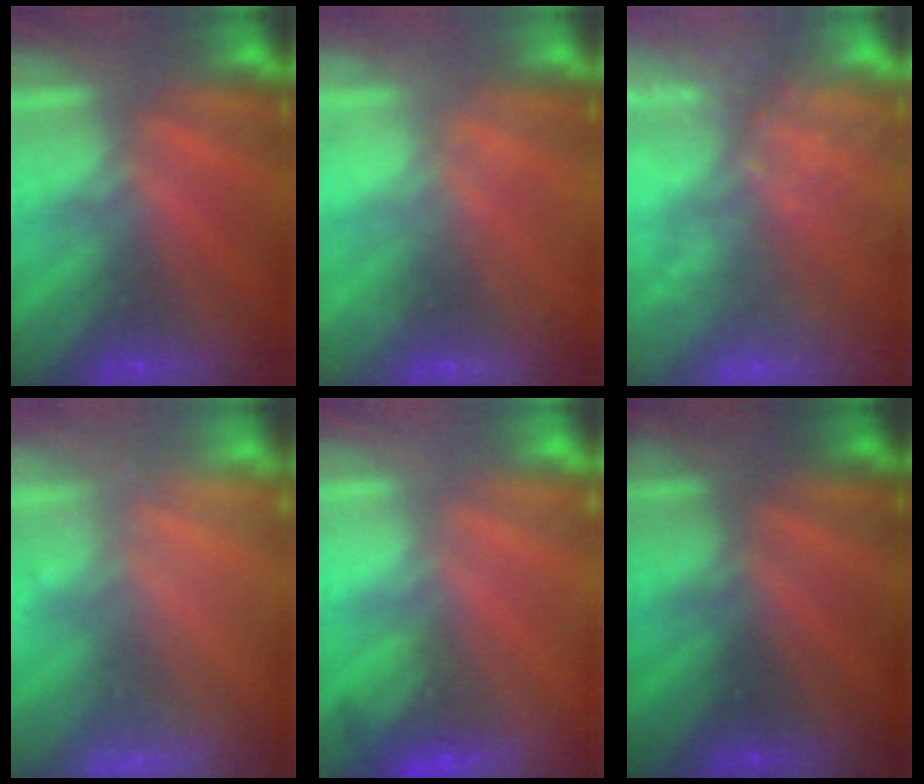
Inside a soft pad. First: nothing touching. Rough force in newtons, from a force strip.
{"total": 2.4}
{"total": 8.3}
{"total": 2.5}
{"total": 7.4}
{"total": 2.6}